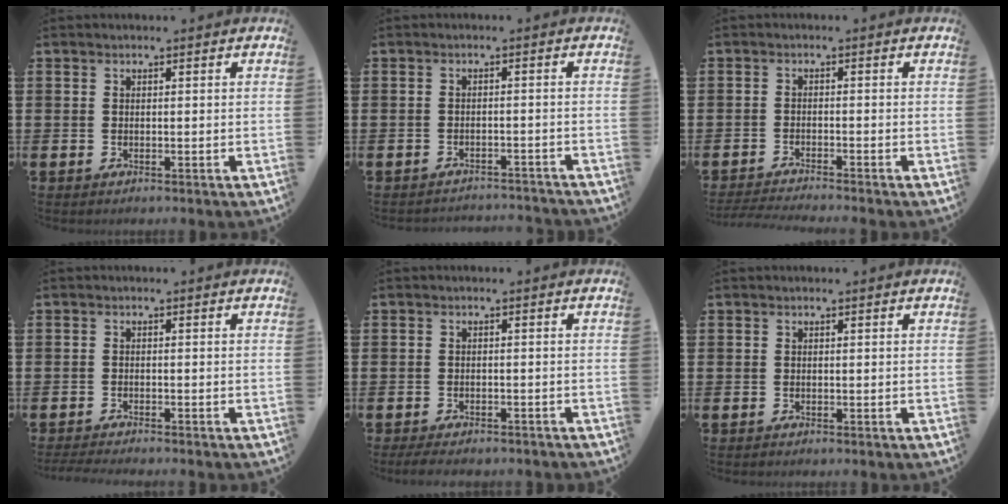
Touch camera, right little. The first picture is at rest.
{"total": 1.6, "force": [-1.6, -0.1, -0.1], "torque": [-0.003, 0.003, -0.035]}
{"total": 1.7, "force": [-1.6, -0.2, 0.4], "torque": [-0.005, 0.002, -0.032]}
{"total": 1.1, "force": [-1.1, -0.1, 0.3], "torque": [-0.005, 0.000, -0.022]}
{"total": 1.5, "force": [-1.4, 0.3, 0.6], "torque": [-0.012, 0.003, -0.029]}
{"total": 0.0}